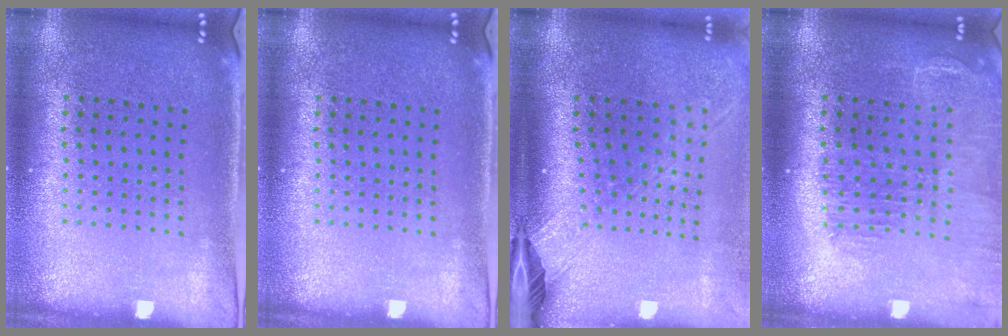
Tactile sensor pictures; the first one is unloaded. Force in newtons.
{"total": 0.0}
{"total": 2.6, "press": 1.9, "slide": 1.7}
{"total": 1.4, "press": 1.4, "slide": 0.1}